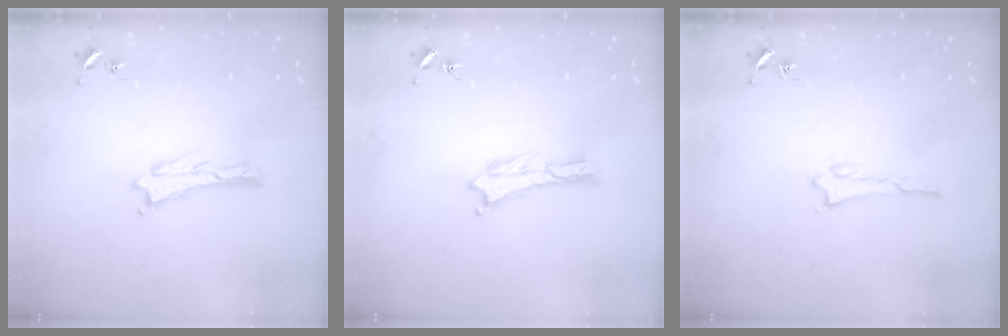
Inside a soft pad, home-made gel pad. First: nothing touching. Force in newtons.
{"total": 0.0}
{"total": 1.4, "press": 1.4, "slide": 0.2}